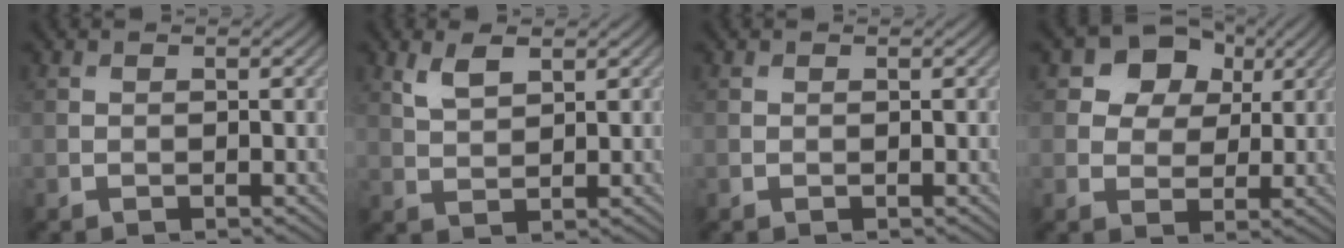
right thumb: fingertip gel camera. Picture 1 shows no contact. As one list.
[{"total": 3.3, "force": [2.0, 1.5, 2.3], "torque": [-0.054, -0.002, 0.043]}, {"total": 0.0}, {"total": 9.1, "force": [4.2, 7.1, 4.0], "torque": [-0.101, 0.011, 0.065]}]